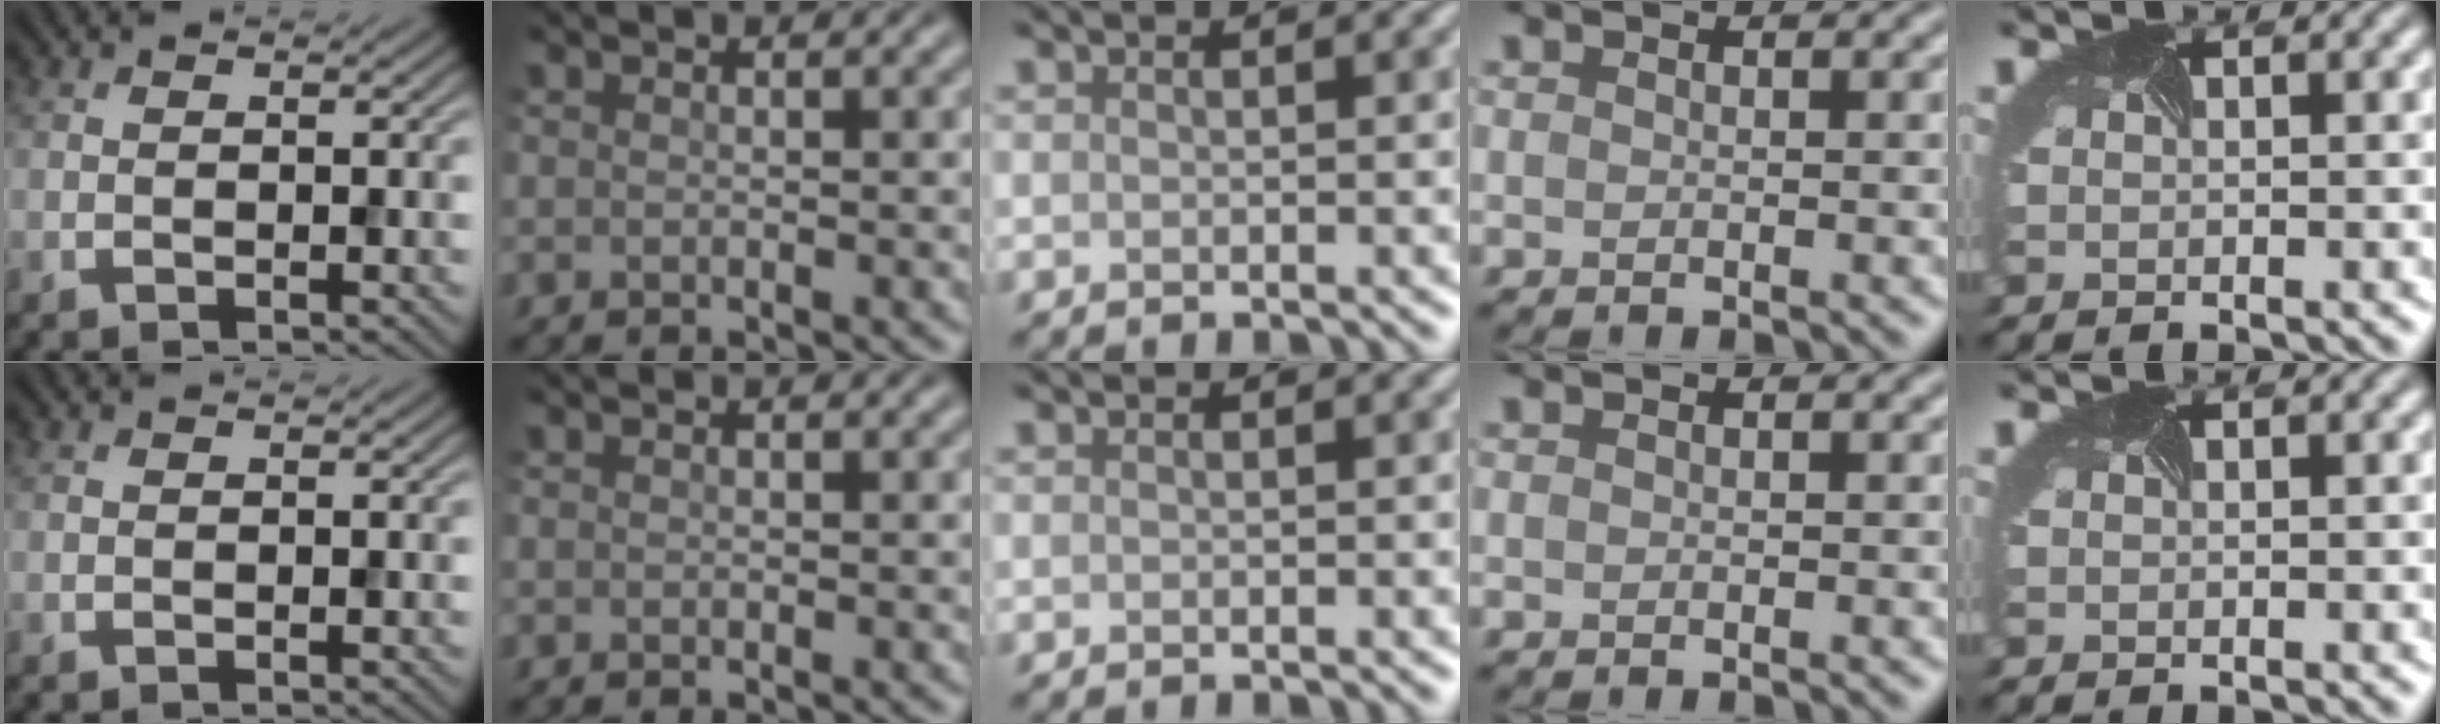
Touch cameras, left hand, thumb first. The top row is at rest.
{}